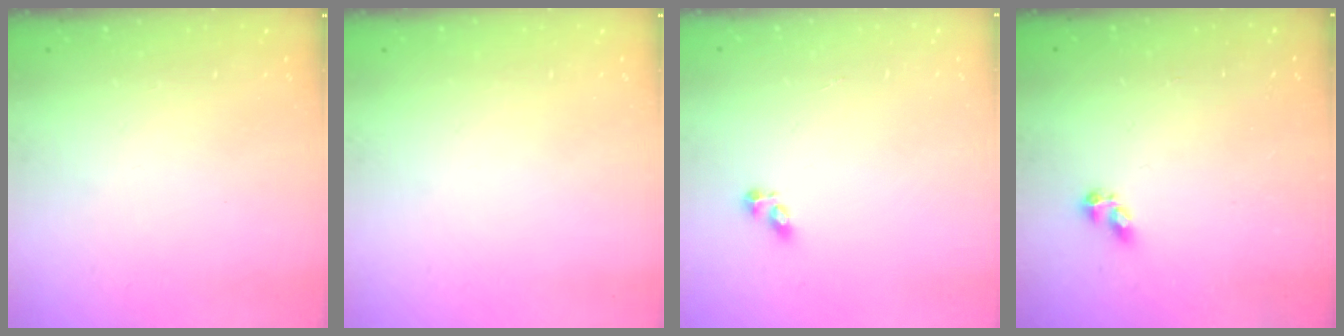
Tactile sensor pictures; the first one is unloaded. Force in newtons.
{"total": 0.0}
{"total": 2.5, "press": 2.5, "slide": 0.2}
{"total": 2.8, "press": 2.7, "slide": 0.5}